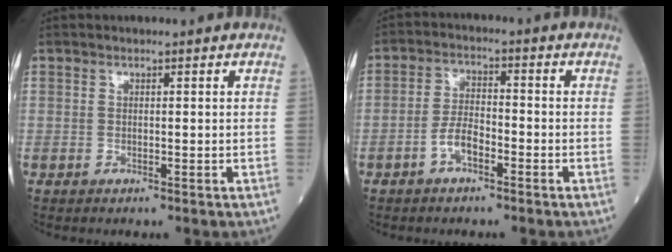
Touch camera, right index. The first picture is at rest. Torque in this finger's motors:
{"motor_torque": [0.14, -0.18, 0.43, 0.10]}